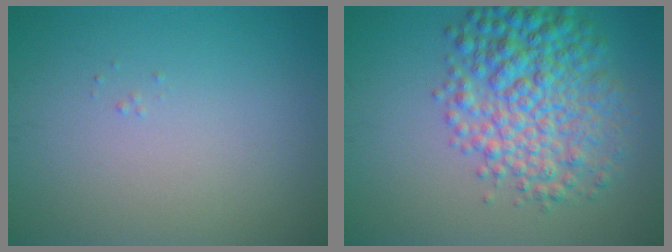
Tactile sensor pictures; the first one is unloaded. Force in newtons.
{"total": 7.4, "press": 7.4, "slide": 0.1}